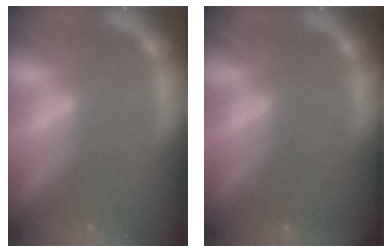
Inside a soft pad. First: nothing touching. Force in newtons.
{"total": 0.9}